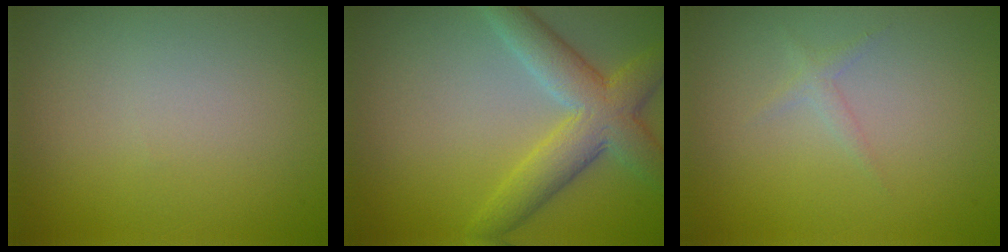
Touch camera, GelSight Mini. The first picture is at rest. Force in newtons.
{"total": 5.9, "press": 5.9, "slide": 0.3}
{"total": 0.9, "press": 0.9, "slide": 0.0}